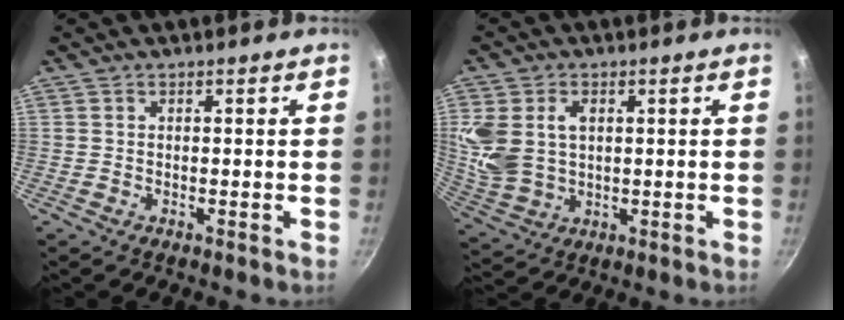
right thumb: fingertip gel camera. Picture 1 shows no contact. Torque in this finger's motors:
{"motor_torque": [1.28, 1.71, 0.68, -0.14, 0.41]}